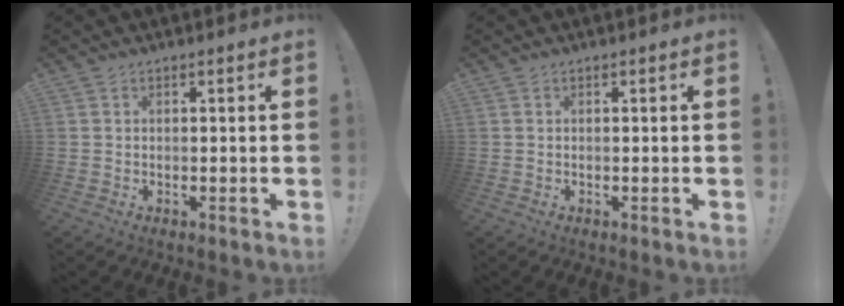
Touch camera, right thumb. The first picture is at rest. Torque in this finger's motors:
{"motor_torque": [0.00, 0.00, -0.05, 0.05, 0.00]}